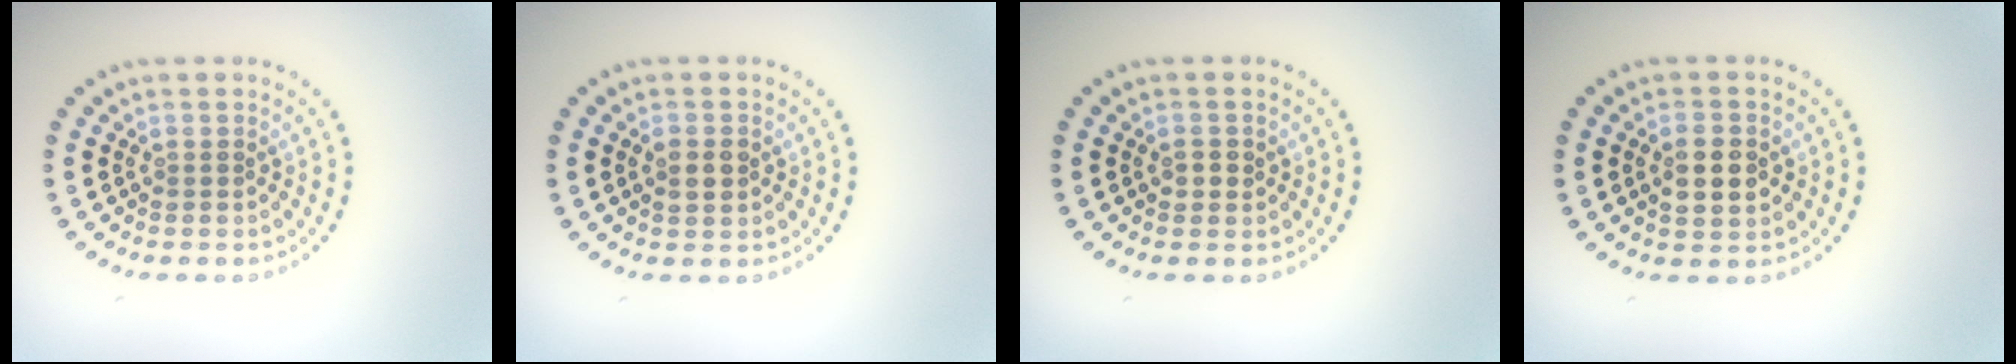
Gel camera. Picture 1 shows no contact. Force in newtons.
{"total": 1.6, "press": 1.6, "slide": 0.1}
{"total": 1.0, "press": 1.0, "slide": 0.1}
{"total": 2.8, "press": 2.8, "slide": 0.2}